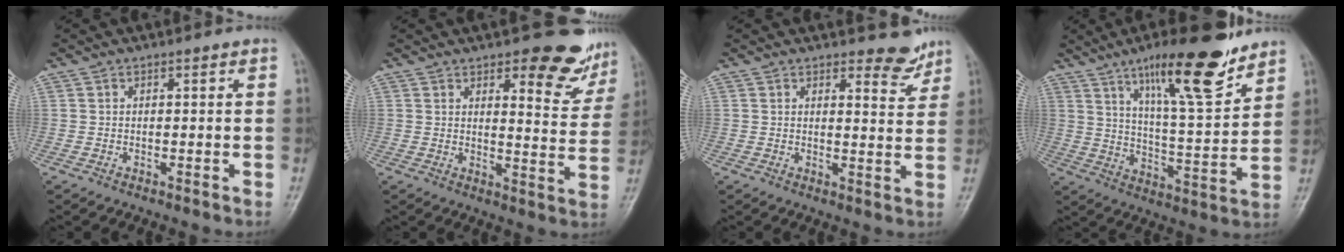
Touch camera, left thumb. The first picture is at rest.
{"total": 11.5, "force": [8.1, 4.3, 7.0], "torque": [-0.045, -0.056, 0.098]}
{"total": 4.4, "force": [3.8, 1.7, 1.5], "torque": [0.001, -0.033, 0.045]}
{"total": 17.7, "force": [11.7, 3.8, 12.6], "torque": [-0.176, -0.068, 0.194]}